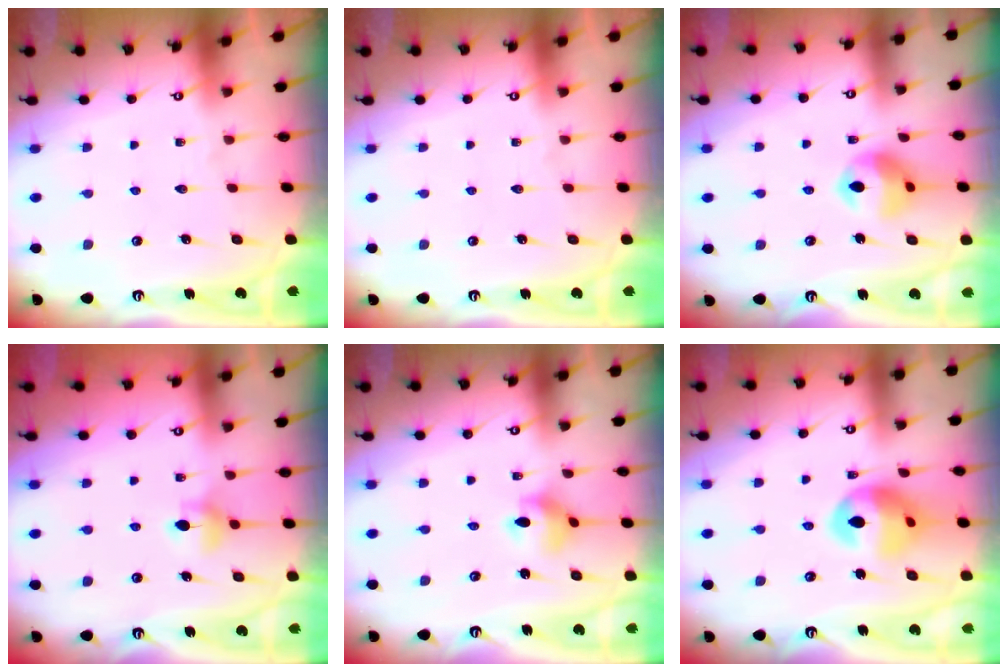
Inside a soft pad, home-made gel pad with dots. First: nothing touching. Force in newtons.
{"total": 0.0}
{"total": 11.2, "press": 11.2, "slide": 0.8}
{"total": 5.9, "press": 5.9, "slide": 0.5}
{"total": 5.7, "press": 5.7, "slide": 0.1}
{"total": 13.6, "press": 13.5, "slide": 1.7}